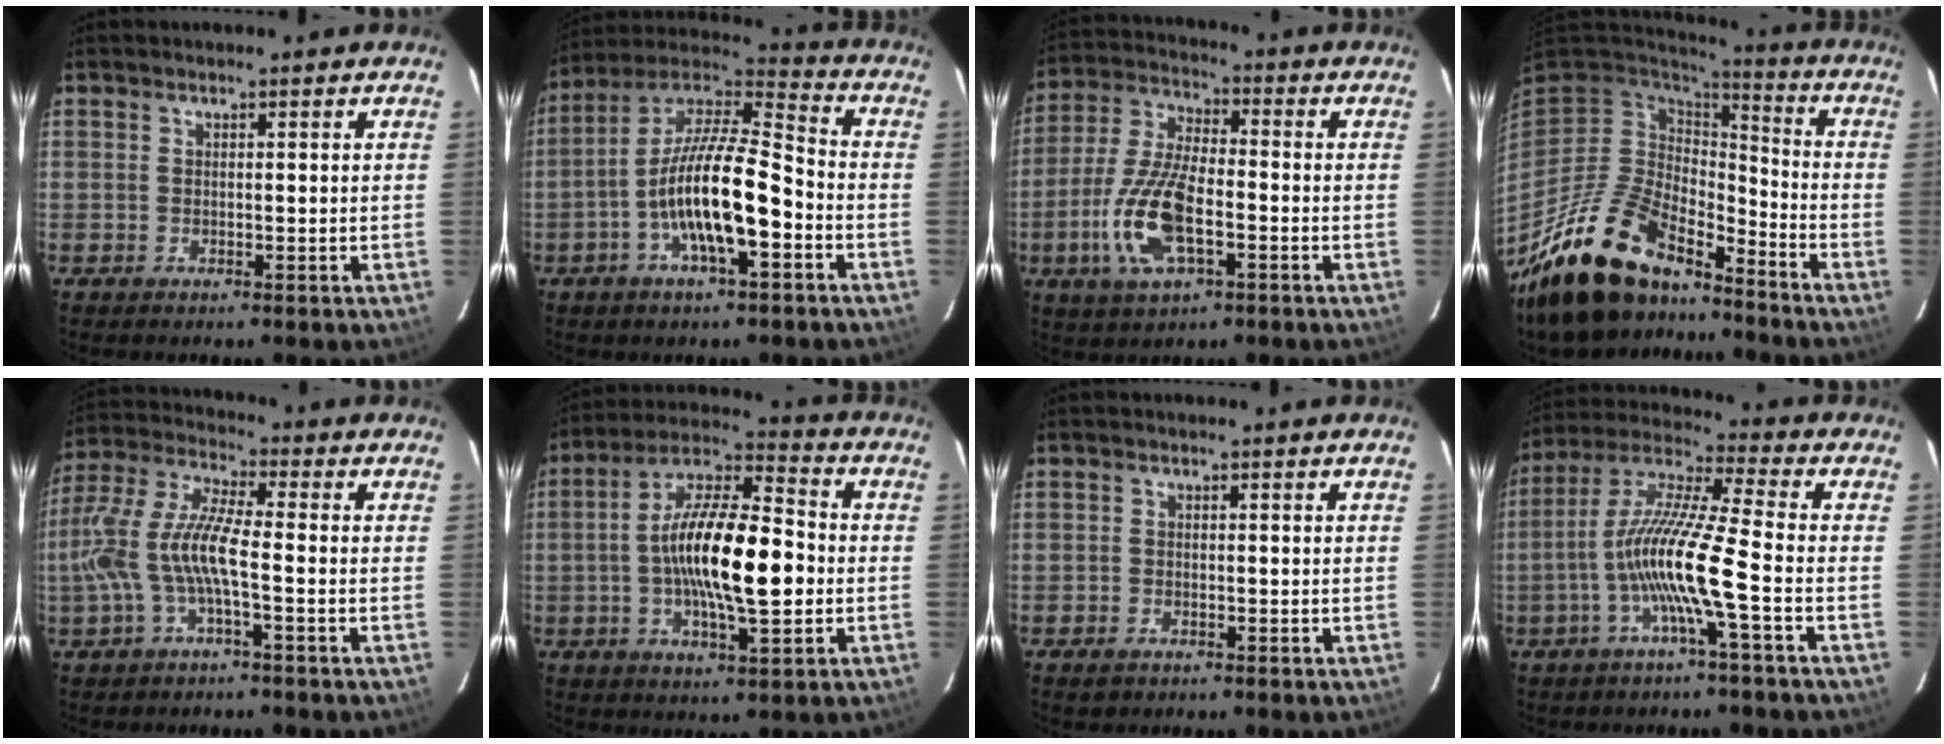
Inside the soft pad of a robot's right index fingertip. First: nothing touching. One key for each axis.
{"total": 16.1, "fx": -5.4, "fy": 4.3, "fz": 14.6, "tx": -0.275, "ty": -0.001, "tz": -0.107}
{"total": 14.0, "fx": -4.5, "fy": 5.6, "fz": 12.0, "tx": -0.260, "ty": -0.005, "tz": -0.087}
{"total": 21.9, "fx": -16.4, "fy": 8.4, "fz": 11.8, "tx": -0.236, "ty": -0.028, "tz": -0.286}
{"total": 12.1, "fx": -3.0, "fy": 2.3, "fz": 11.5, "tx": -0.243, "ty": 0.000, "tz": -0.057}
{"total": 16.9, "fx": -2.0, "fy": 5.1, "fz": 16.0, "tx": -0.290, "ty": 0.009, "tz": -0.043}
{"total": 1.7, "fx": -1.1, "fy": 1.2, "fz": 0.6, "tx": -0.014, "ty": 0.000, "tz": -0.017}
{"total": 12.7, "fx": -4.4, "fy": -0.5, "fz": 11.9, "tx": -0.231, "ty": 0.004, "tz": -0.088}